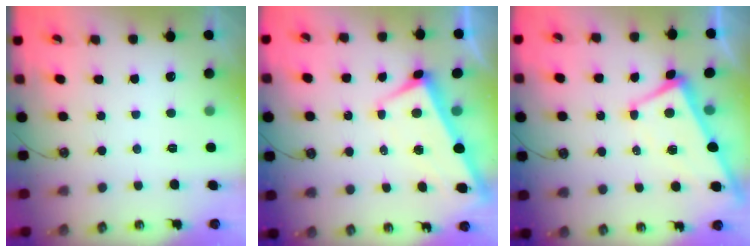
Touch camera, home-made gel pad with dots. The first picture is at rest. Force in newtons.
{"total": 1.6, "press": 1.3, "slide": 1.0}
{"total": 2.4, "press": 2.4, "slide": 0.3}